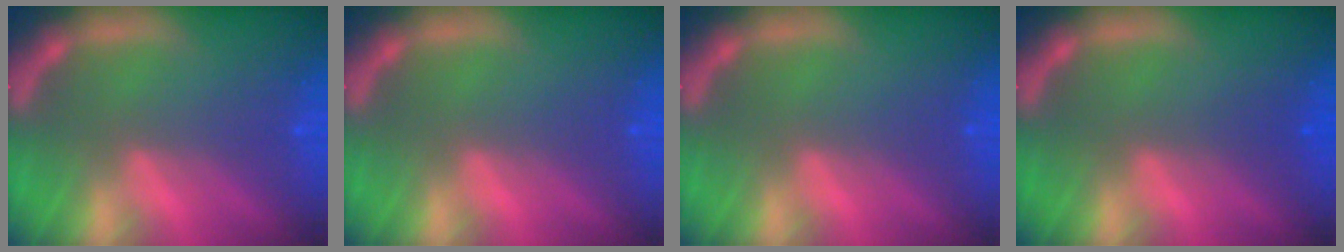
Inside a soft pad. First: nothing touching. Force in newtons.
{"total": 0.0}
{"total": 0.0}
{"total": 0.9}